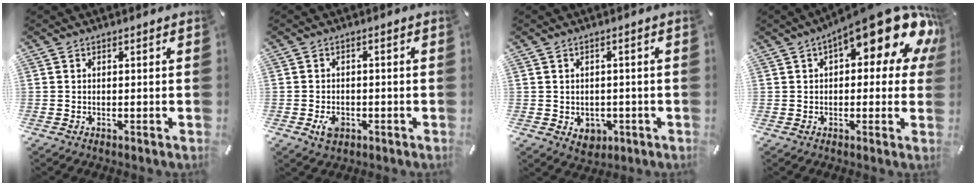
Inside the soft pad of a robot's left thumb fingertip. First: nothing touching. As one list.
[{"total": 4.2, "force": [-1.5, 3.0, 2.6], "torque": [-0.057, 0.004, -0.027]}, {"total": 3.8, "force": [-1.0, 3.2, 1.9], "torque": [-0.014, -0.001, -0.019]}, {"total": 17.8, "force": [9.2, 6.3, 13.9], "torque": [-0.185, -0.061, 0.148]}]